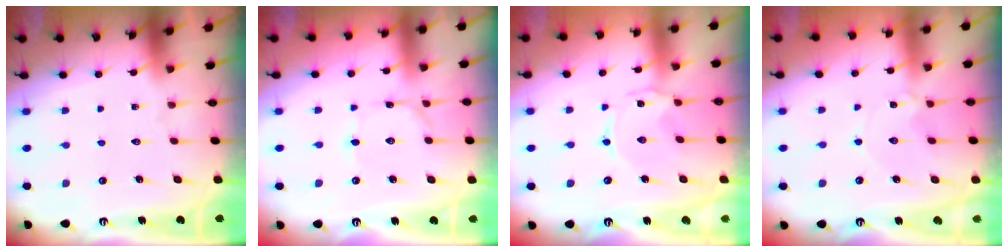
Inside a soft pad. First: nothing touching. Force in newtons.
{"total": 0.6, "press": 0.6, "slide": 0.0}
{"total": 0.0}
{"total": 0.0}